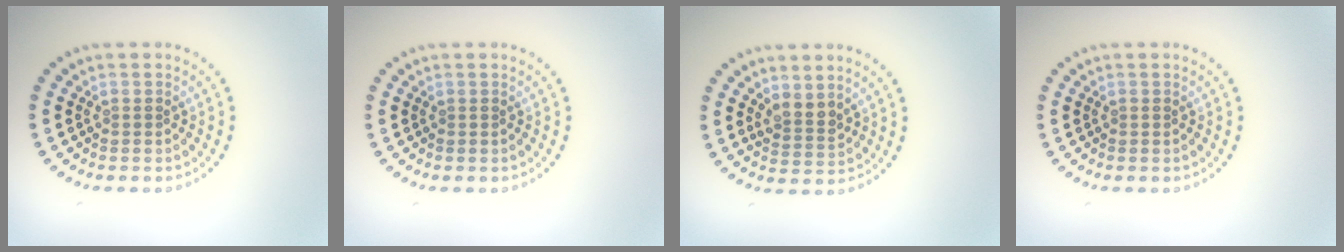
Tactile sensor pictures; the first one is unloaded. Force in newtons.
{"total": 0.0}
{"total": 2.1, "press": 1.7, "slide": 1.2}
{"total": 0.0}